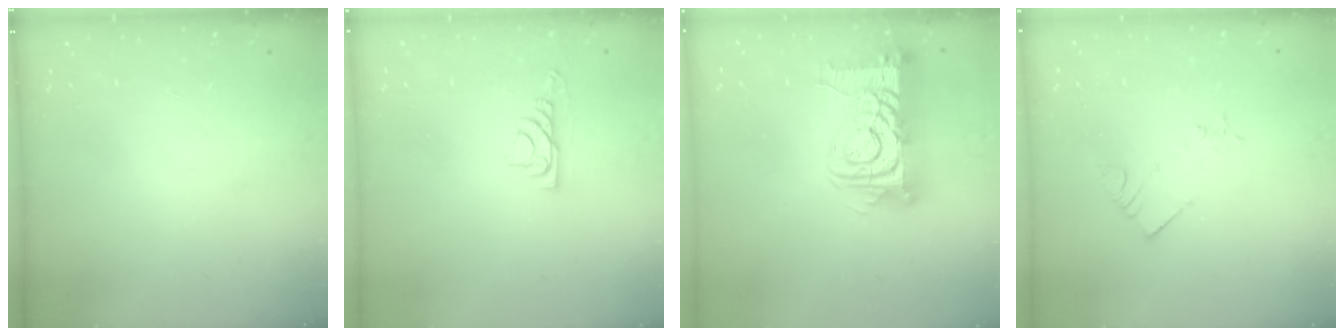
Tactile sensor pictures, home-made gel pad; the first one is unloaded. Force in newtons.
{"total": 5.0, "press": 4.9, "slide": 0.7}
{"total": 14.6, "press": 14.5, "slide": 1.7}
{"total": 2.8, "press": 2.7, "slide": 0.5}